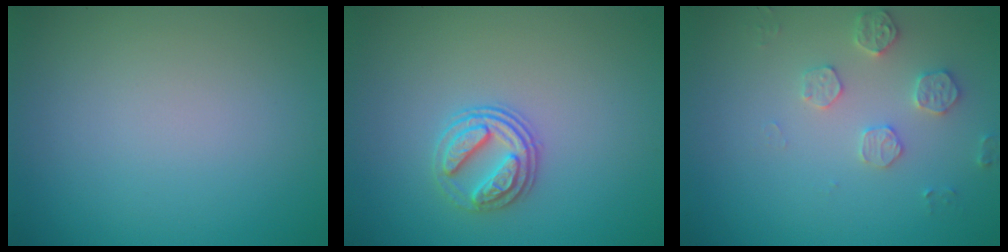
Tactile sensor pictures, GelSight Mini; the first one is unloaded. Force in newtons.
{"total": 2.7, "press": 2.5, "slide": 1.0}
{"total": 2.5, "press": 2.5, "slide": 0.5}